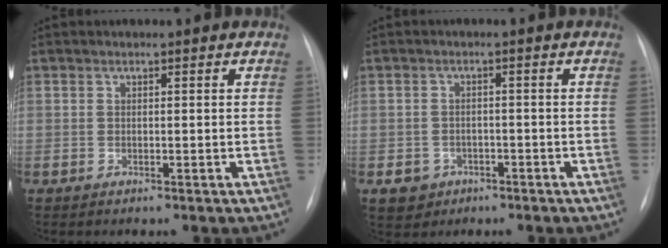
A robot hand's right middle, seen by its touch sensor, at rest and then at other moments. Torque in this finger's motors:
{"motor_torque": [0.39, -0.35, 0.18, 0.03]}